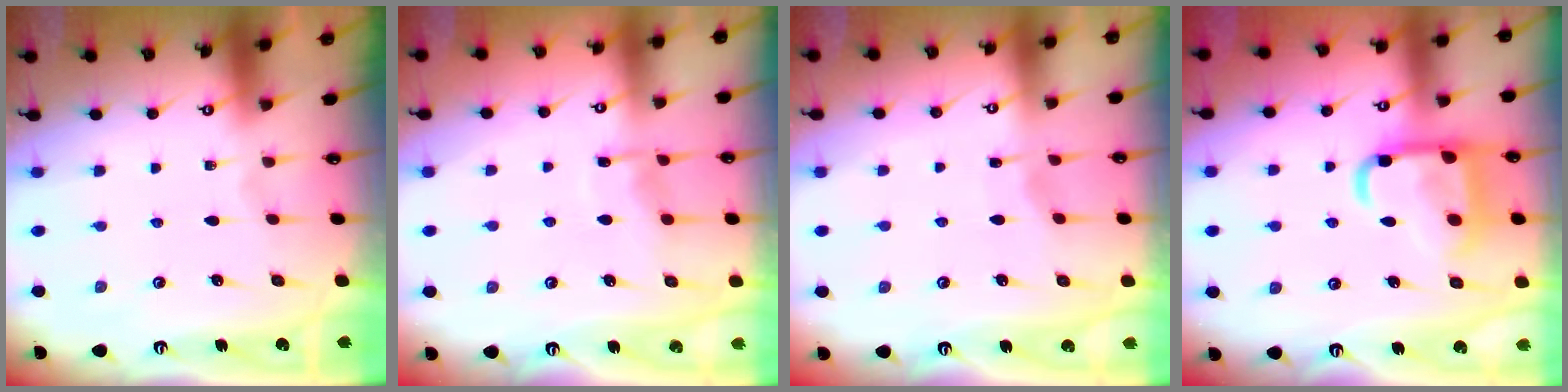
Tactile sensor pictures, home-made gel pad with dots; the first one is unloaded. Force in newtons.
{"total": 6.5, "press": 6.5, "slide": 0.8}
{"total": 2.6, "press": 2.6, "slide": 0.4}
{"total": 16.3, "press": 16.3, "slide": 1.6}